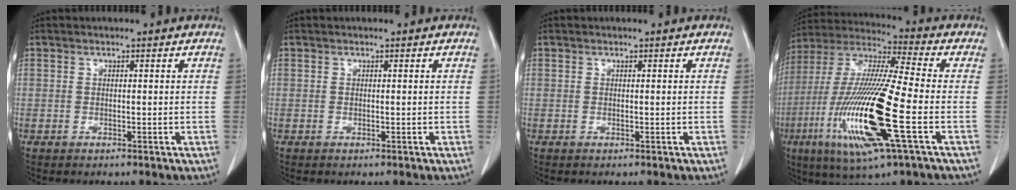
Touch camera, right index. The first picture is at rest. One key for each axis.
{"total": 0.0}
{"total": 0.0}
{"total": 20.6, "fx": -6.1, "fy": 1.4, "fz": 19.6, "tx": -0.427, "ty": -0.030, "tz": -0.118}